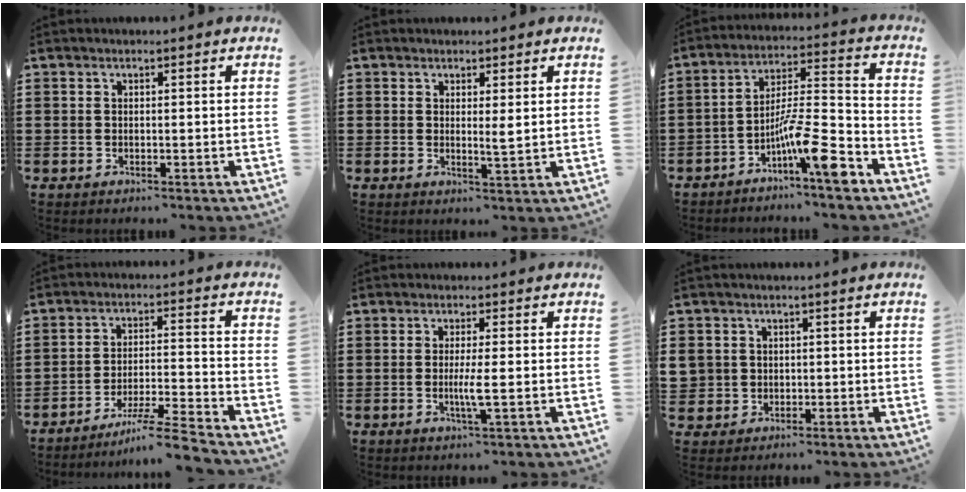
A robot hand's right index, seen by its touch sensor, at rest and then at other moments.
{"total": 2.1, "force": [1.0, 0.1, 1.8], "torque": [-0.030, -0.004, 0.015]}
{"total": 11.4, "force": [-6.9, 1.9, 8.9], "torque": [-0.155, 0.002, -0.127]}
{"total": 7.1, "force": [-6.1, -0.6, 3.7], "torque": [-0.071, -0.013, -0.118]}
{"total": 3.4, "force": [-0.5, -0.2, 3.4], "torque": [-0.067, -0.012, -0.014]}
{"total": 2.8, "force": [0.2, 2.8, 0.3], "torque": [-0.020, 0.010, 0.000]}